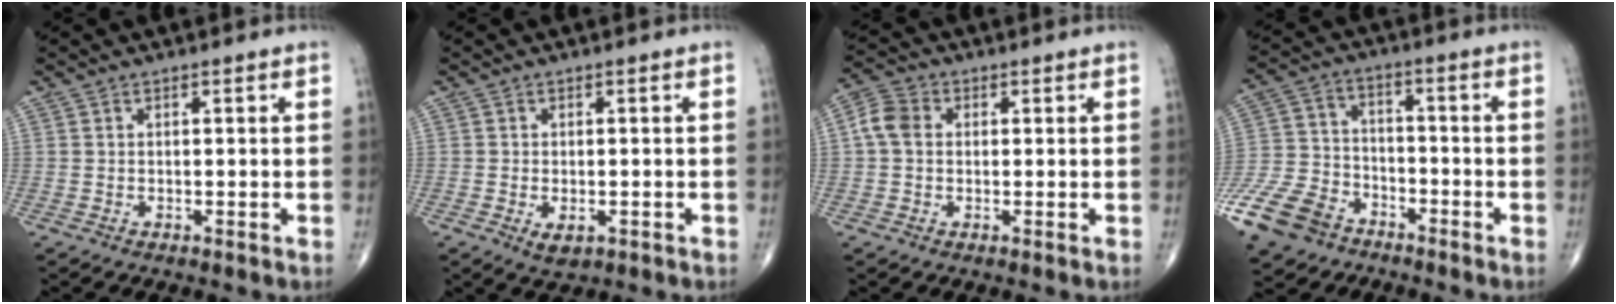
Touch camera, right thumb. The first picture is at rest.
{"total": 3.1, "force": [-1.0, 1.8, 2.3], "torque": [-0.034, 0.000, -0.008]}
{"total": 5.2, "force": [0.5, 4.1, 3.1], "torque": [-0.063, 0.016, 0.003]}
{"total": 11.5, "force": [-6.8, 7.4, 5.5], "torque": [-0.113, 0.016, -0.133]}